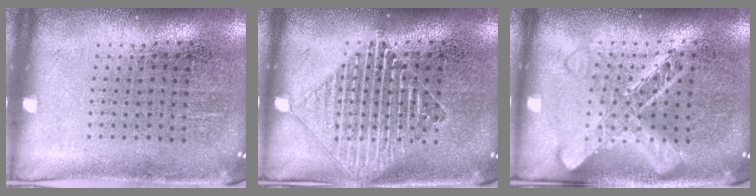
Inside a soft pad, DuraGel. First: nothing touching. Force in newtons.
{"total": 3.0, "press": 3.0, "slide": 0.4}
{"total": 2.0, "press": 2.0, "slide": 0.2}